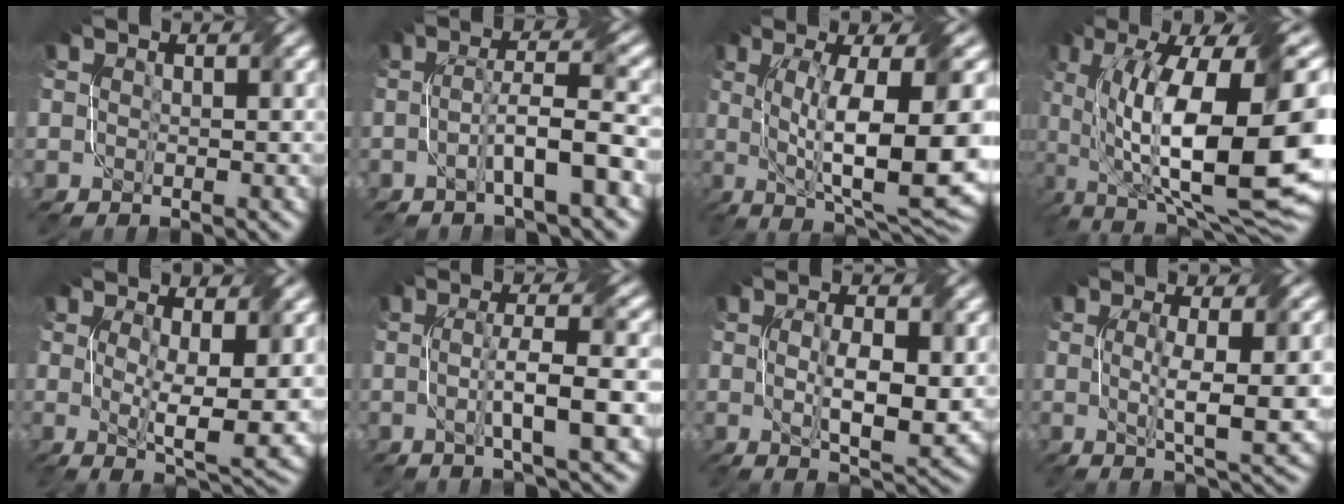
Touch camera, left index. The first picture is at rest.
{"total": 5.2, "force": [-1.7, 0.6, 4.9], "torque": [-0.083, 0.015, -0.032]}
{"total": 12.4, "force": [0.0, 2.9, 12.0], "torque": [-0.193, -0.008, 0.011]}
{"total": 17.8, "force": [-0.5, 7.1, 16.3], "torque": [-0.286, 0.002, 0.004]}
{"total": 5.9, "force": [0.7, 1.3, 5.7], "torque": [-0.095, -0.015, 0.016]}
{"total": 5.9, "force": [-0.8, 0.8, 5.8], "torque": [-0.092, 0.005, -0.014]}
{"total": 5.5, "force": [-0.1, 1.6, 5.3], "torque": [-0.092, -0.008, 0.004]}
{"total": 5.4, "force": [-0.1, 0.9, 5.3], "torque": [-0.089, -0.003, -0.002]}